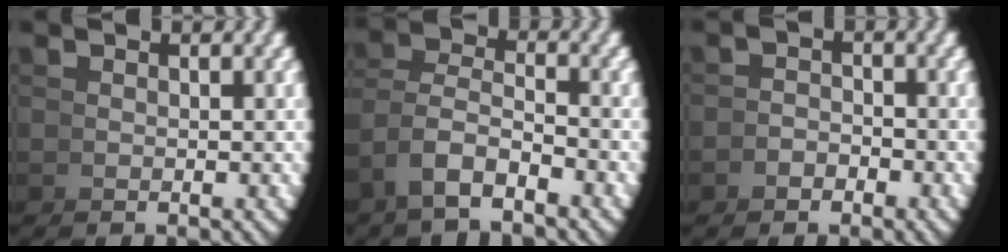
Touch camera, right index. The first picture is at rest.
{"total": 4.8, "force": [-1.3, 3.5, 3.0], "torque": [-0.076, -0.013, -0.021]}
{"total": 1.6, "force": [-1.4, -0.5, -0.5], "torque": [0.027, 0.001, -0.030]}